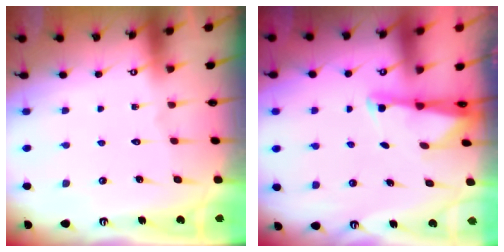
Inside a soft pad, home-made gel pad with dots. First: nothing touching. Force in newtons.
{"total": 2.0, "press": 1.9, "slide": 0.4}